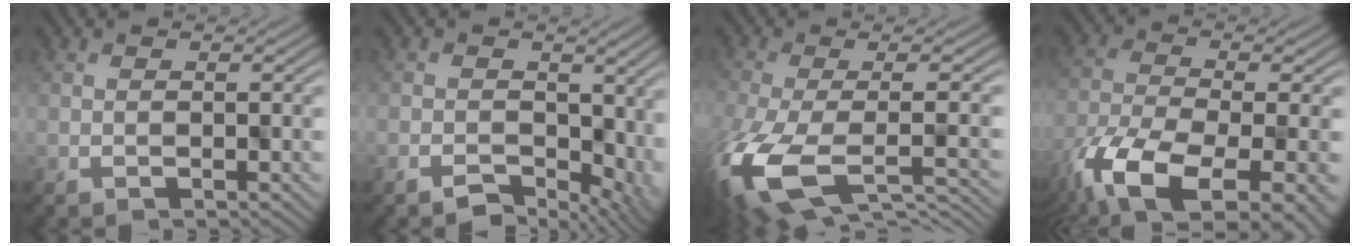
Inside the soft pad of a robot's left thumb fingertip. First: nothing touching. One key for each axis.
{"total": 3.2, "fx": -0.9, "fy": 2.5, "fz": 1.7, "tx": -0.011, "ty": -0.011, "tz": -0.014}
{"total": 13.6, "fx": -4.7, "fy": 6.4, "fz": 11.0, "tx": -0.276, "ty": -0.055, "tz": -0.063}
{"total": 13.6, "fx": -7.2, "fy": 5.7, "fz": 10.1, "tx": -0.226, "ty": -0.042, "tz": -0.111}